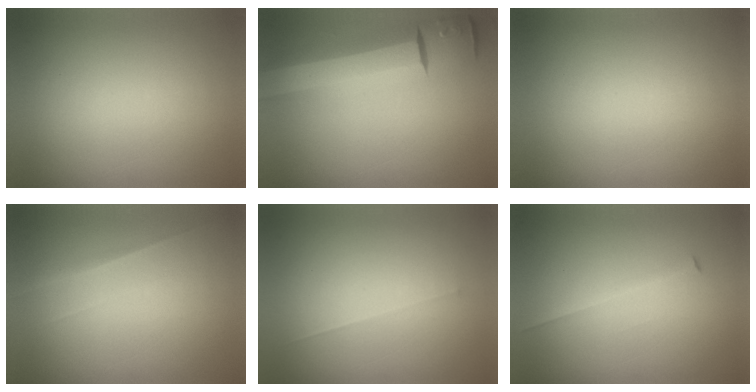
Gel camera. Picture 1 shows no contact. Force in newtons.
{"total": 10.0}
{"total": 1.1}
{"total": 2.9}
{"total": 1.3}
{"total": 1.8}